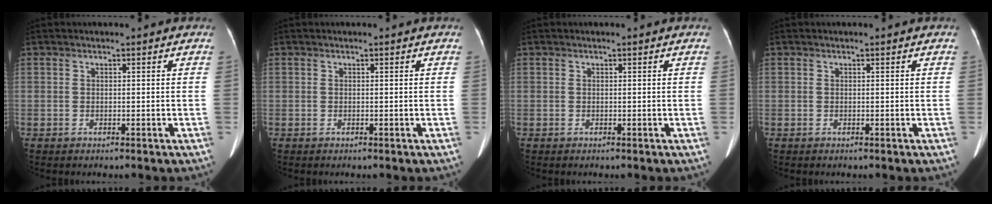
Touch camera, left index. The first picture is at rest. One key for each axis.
{"total": 0.0}
{"total": 0.0}
{"total": 0.0}